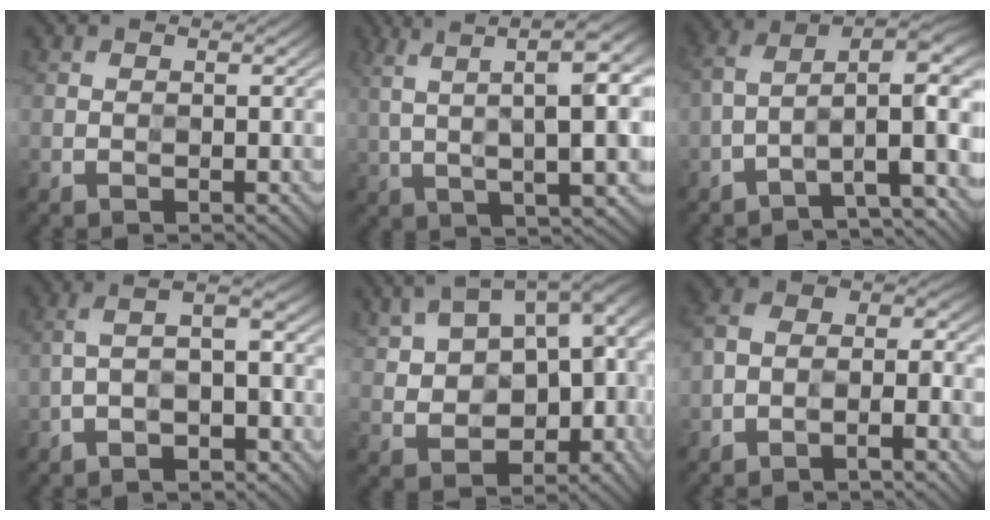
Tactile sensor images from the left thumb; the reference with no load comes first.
{"total": 13.2, "force": [5.2, 3.0, 11.8], "torque": [-0.213, 0.022, 0.104]}
{"total": 8.7, "force": [-2.8, 3.7, 7.3], "torque": [-0.125, 0.015, -0.055]}
{"total": 5.5, "force": [-2.6, 1.8, 4.5], "torque": [-0.081, 0.013, -0.053]}
{"total": 15.5, "force": [2.4, 9.7, 11.8], "torque": [-0.188, 0.012, 0.062]}
{"total": 6.8, "force": [-3.6, 3.4, 4.7], "torque": [-0.083, 0.003, -0.080]}